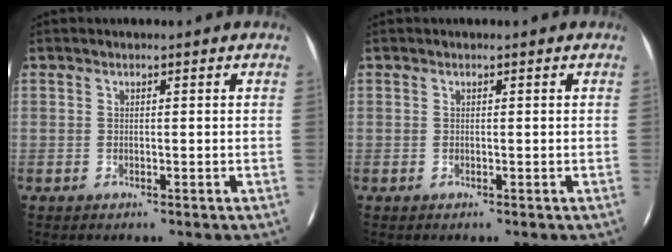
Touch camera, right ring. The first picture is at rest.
{"total": 0.0}